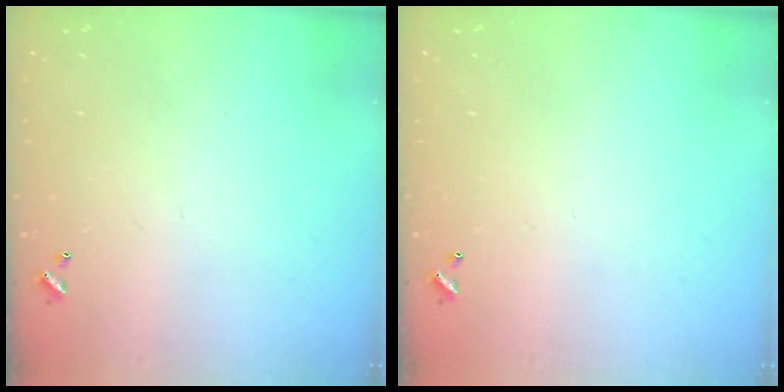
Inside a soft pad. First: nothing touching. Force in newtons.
{"total": 0.0}